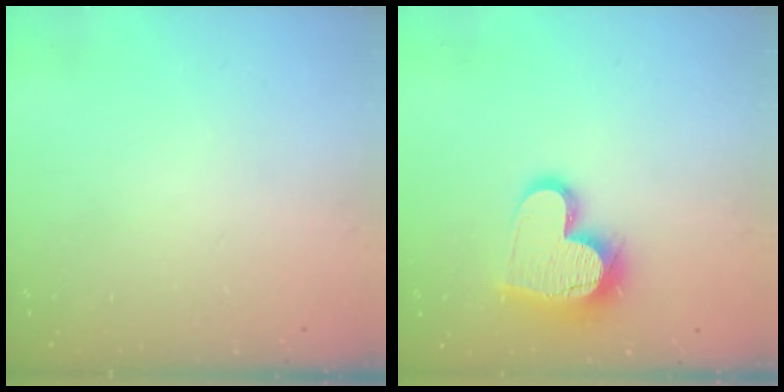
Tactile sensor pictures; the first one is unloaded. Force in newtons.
{"total": 16.6, "press": 16.6, "slide": 1.1}